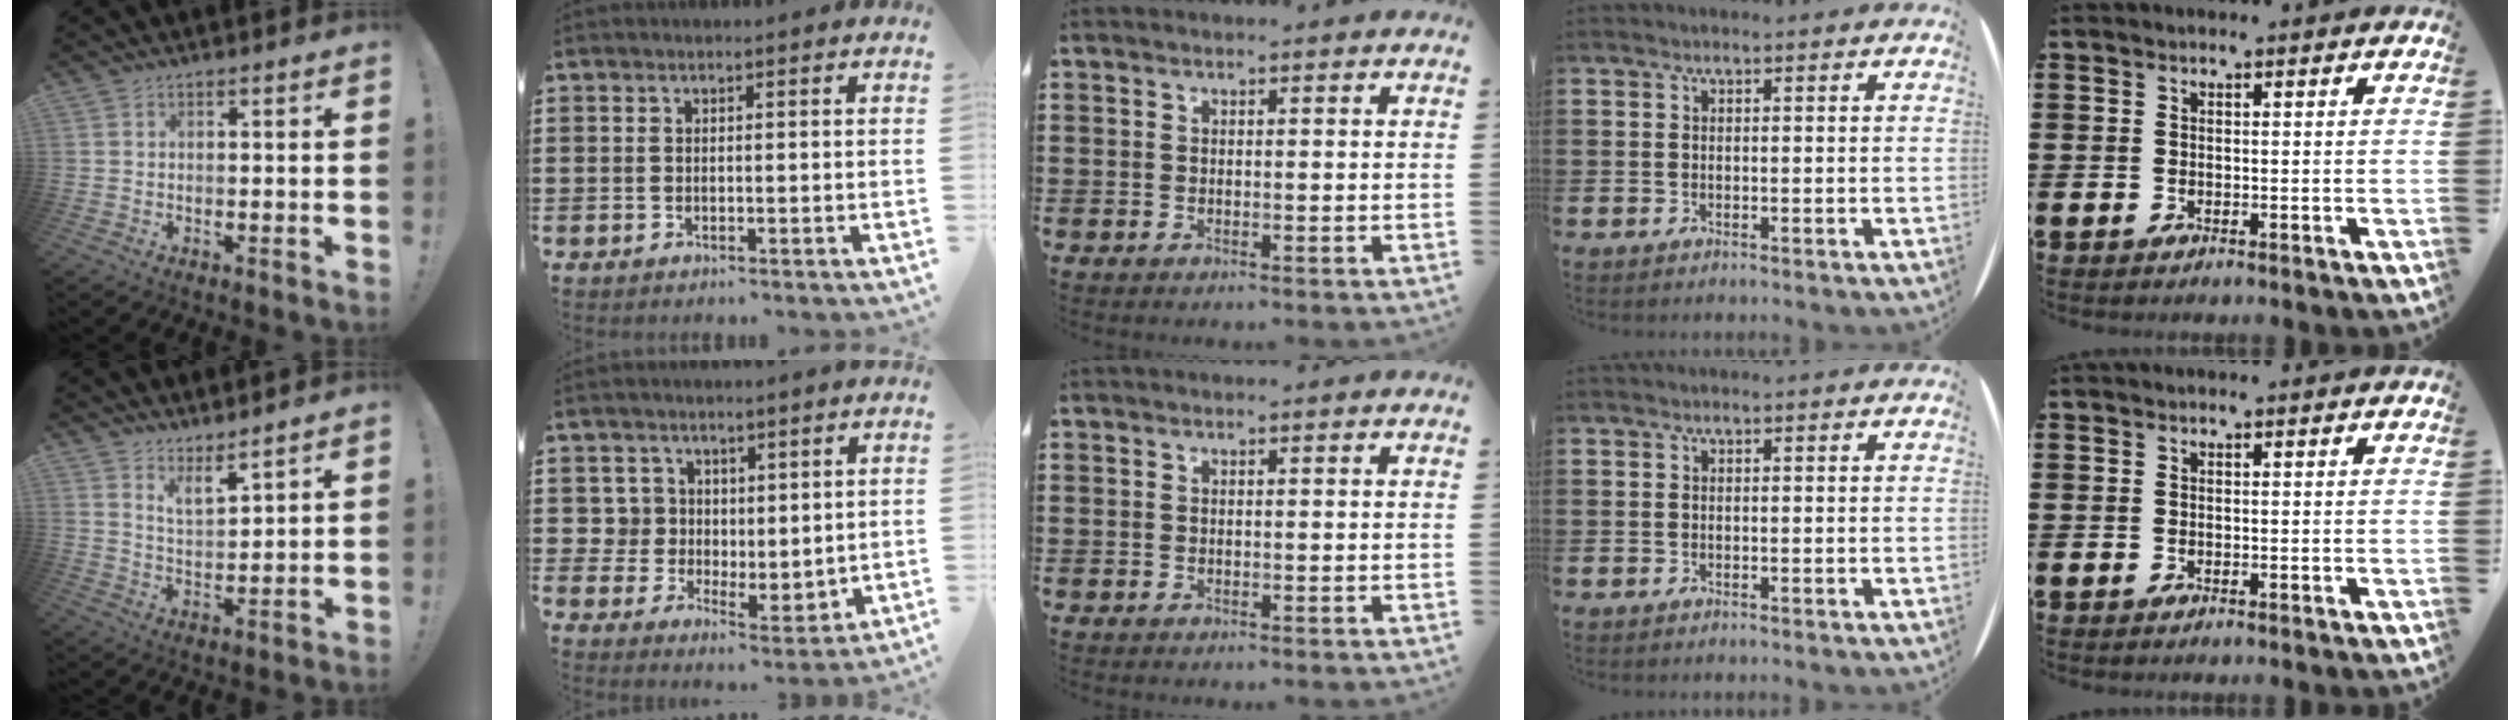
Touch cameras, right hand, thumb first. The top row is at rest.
{"thumb": {"total": 5.8, "force": [5.4, 1.0, 2.1], "torque": [-0.041, -0.036, 0.097]}, "index": {"total": 5.6, "force": [3.5, 4.4, 0.4], "torque": [-0.038, 0.000, 0.069]}}